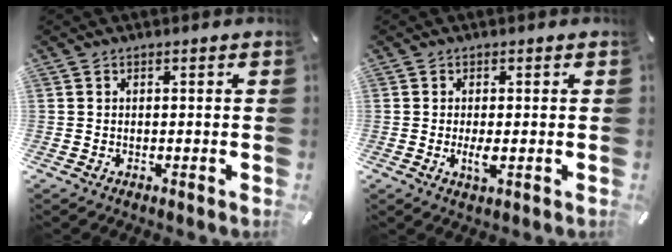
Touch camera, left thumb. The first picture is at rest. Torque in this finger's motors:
{"motor_torque": [0.00, 0.03, 0.01, 0.00, 0.00]}